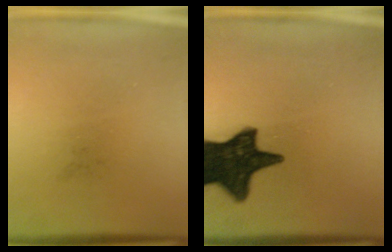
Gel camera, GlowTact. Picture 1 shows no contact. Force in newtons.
{"total": 16.3}